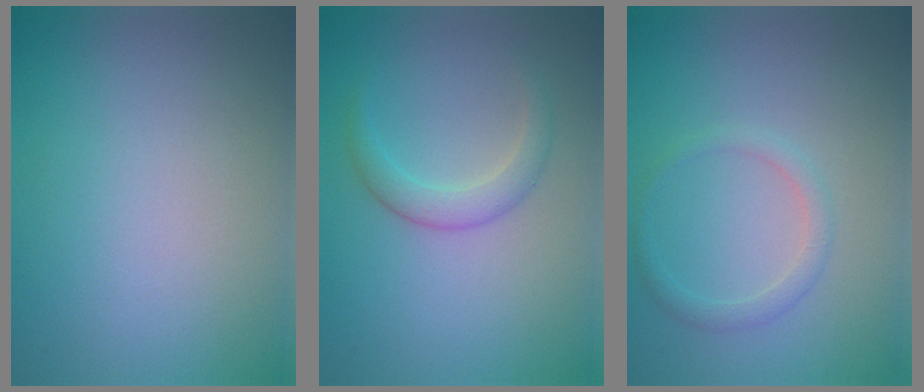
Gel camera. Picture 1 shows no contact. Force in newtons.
{"total": 2.3, "press": 2.3, "slide": 0.1}
{"total": 1.5, "press": 1.5, "slide": 0.0}